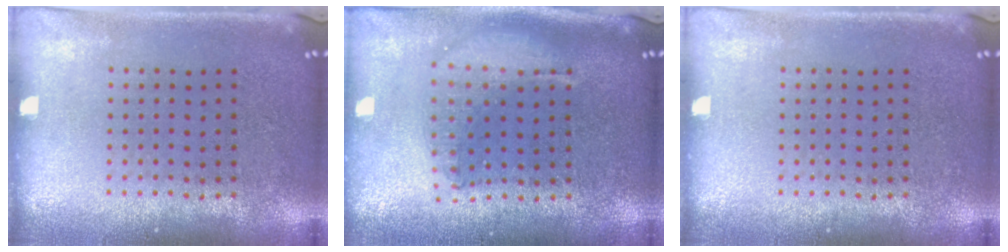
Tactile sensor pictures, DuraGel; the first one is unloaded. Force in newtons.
{"total": 1.7, "press": 1.5, "slide": 0.9}
{"total": 0.0}